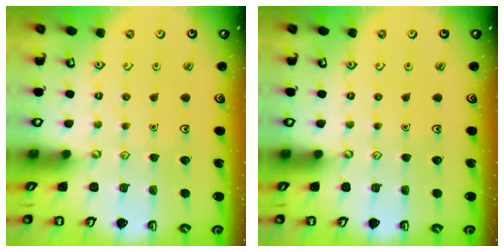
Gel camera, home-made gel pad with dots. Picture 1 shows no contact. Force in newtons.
{"total": 0.0}